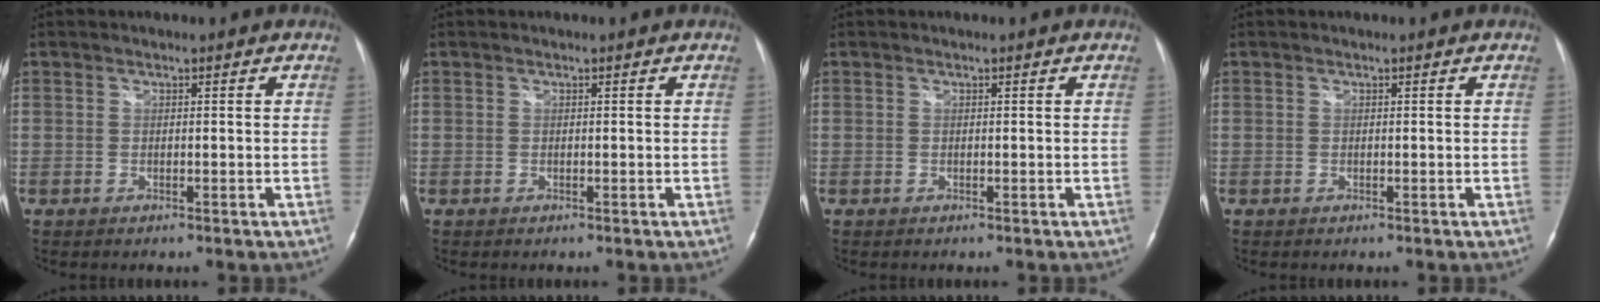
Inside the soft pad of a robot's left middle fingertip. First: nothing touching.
{"total": 0.0}
{"total": 0.0}
{"total": 0.0}